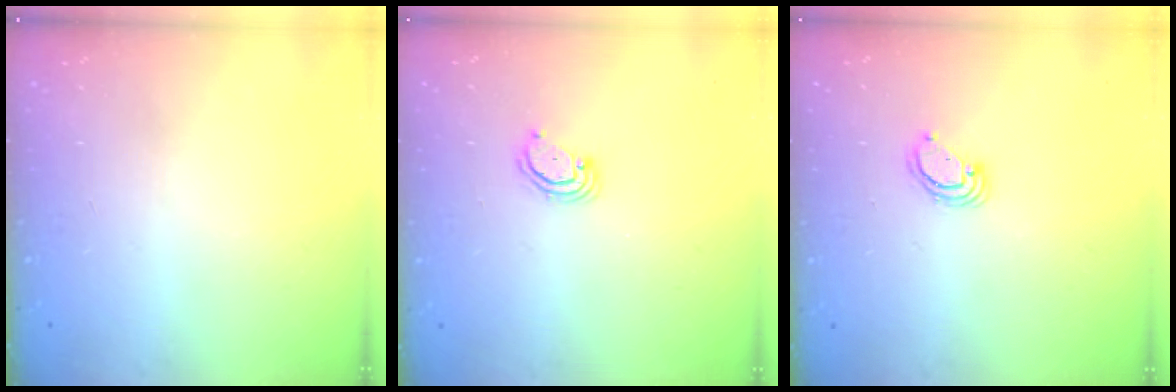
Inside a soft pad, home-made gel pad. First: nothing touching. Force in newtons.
{"total": 2.9, "press": 2.9, "slide": 0.3}
{"total": 3.9, "press": 3.9, "slide": 0.3}